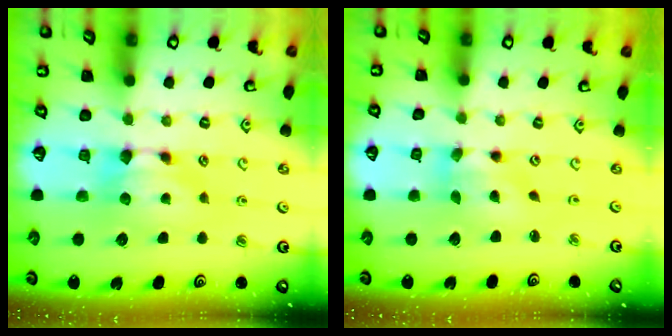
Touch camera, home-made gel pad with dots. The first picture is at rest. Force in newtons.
{"total": 2.7, "press": 2.3, "slide": 1.4}